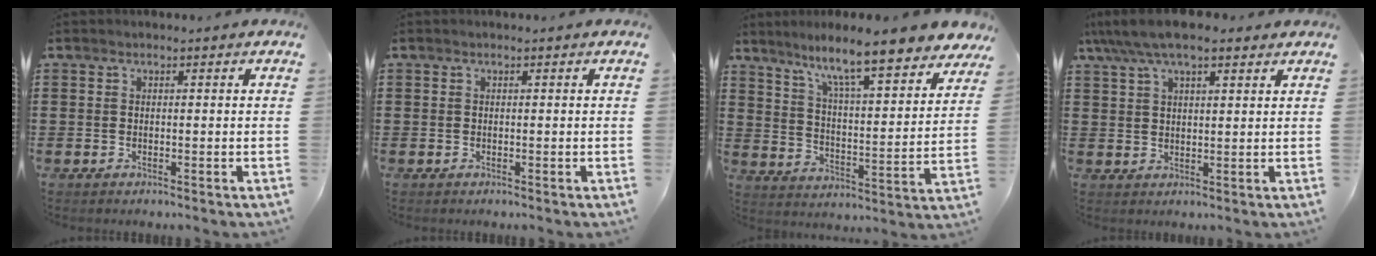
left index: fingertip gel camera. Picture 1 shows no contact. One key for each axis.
{"total": 0.0}
{"total": 9.1, "fx": 7.8, "fy": -0.2, "fz": 4.7, "tx": -0.104, "ty": -0.053, "tz": 0.124}
{"total": 6.5, "fx": 4.9, "fy": 2.3, "fz": 3.6, "tx": -0.084, "ty": -0.001, "tz": 0.088}